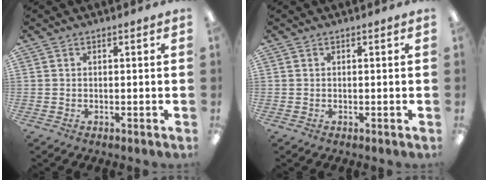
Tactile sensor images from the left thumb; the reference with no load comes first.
{"total": 0.0}